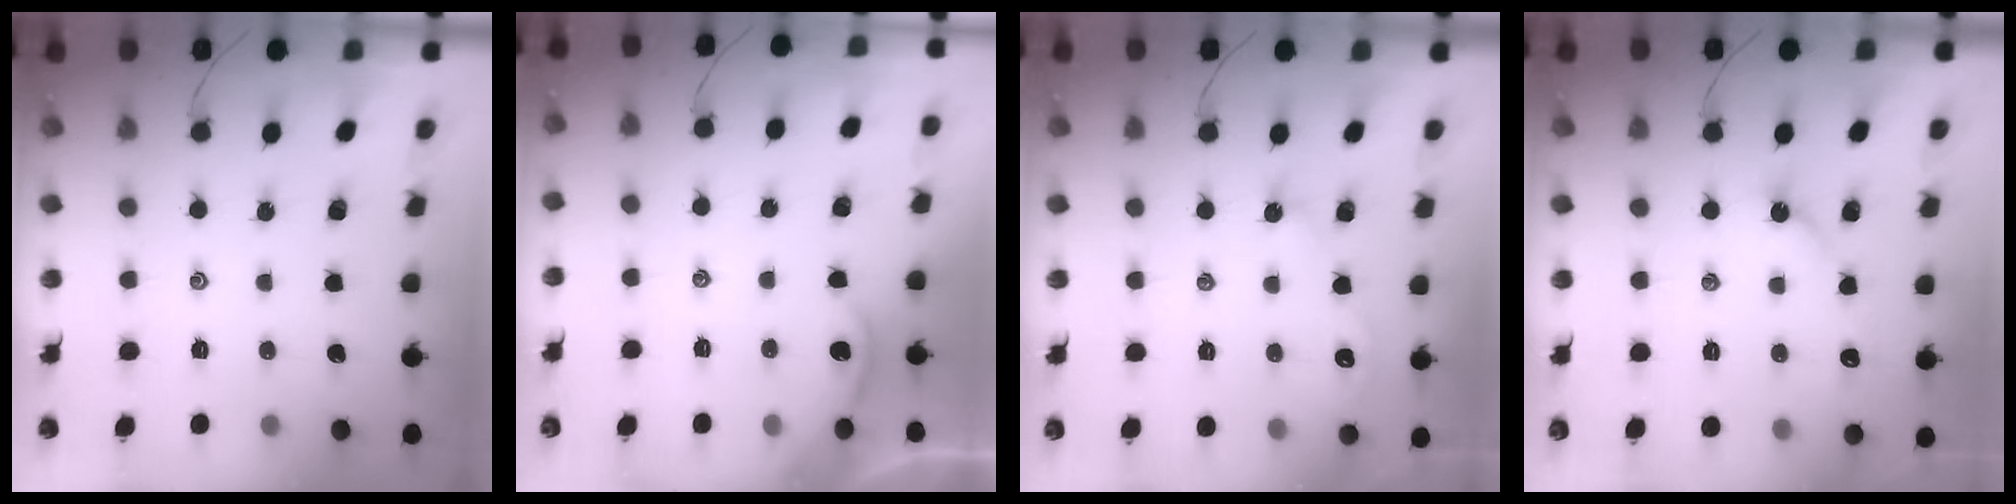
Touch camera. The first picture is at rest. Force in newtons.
{"total": 1.2, "press": 1.2, "slide": 0.2}
{"total": 2.8, "press": 2.8, "slide": 0.4}
{"total": 3.8, "press": 3.7, "slide": 0.6}